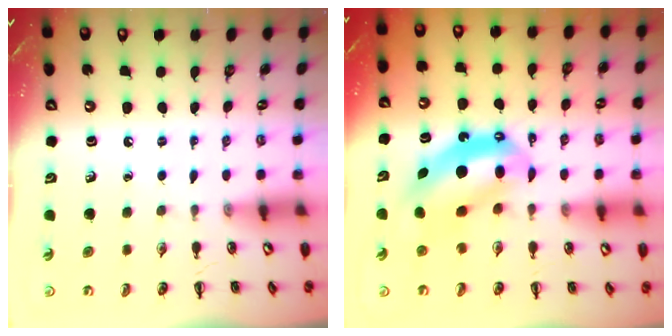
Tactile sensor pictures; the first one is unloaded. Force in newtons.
{"total": 9.9, "press": 9.6, "slide": 2.4}